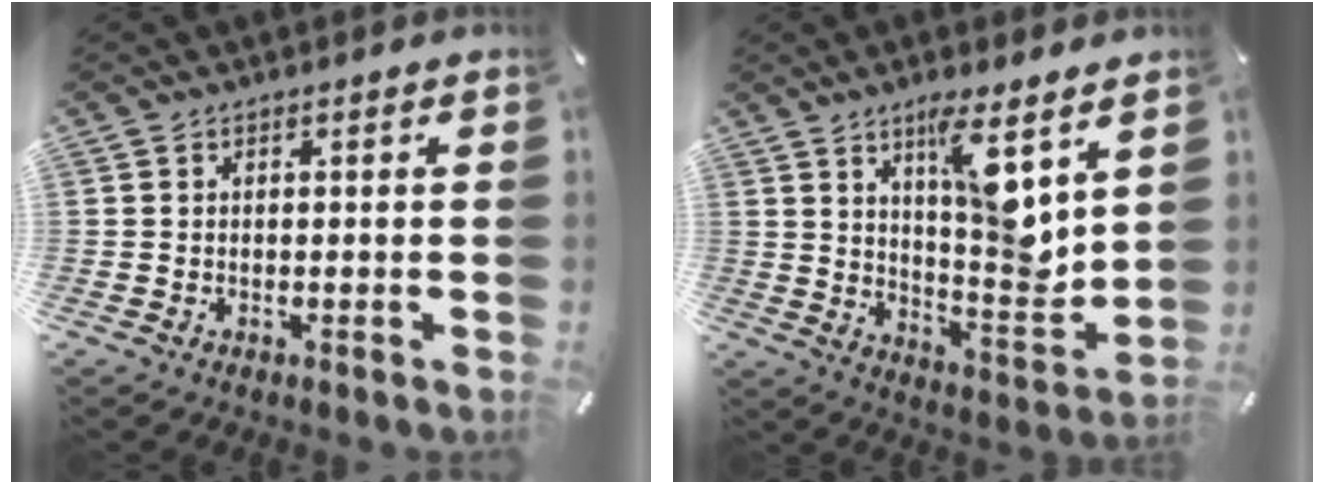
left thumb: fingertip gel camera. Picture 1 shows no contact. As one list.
[{"total": 12.6, "force": [6.9, 3.1, 10.1], "torque": [-0.139, -0.062, 0.115]}]